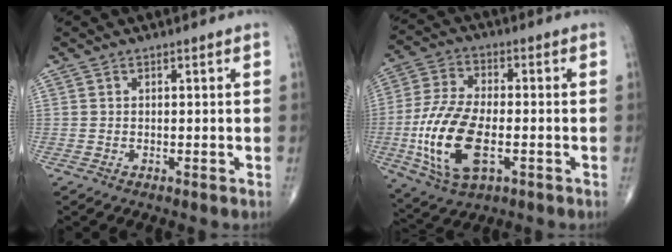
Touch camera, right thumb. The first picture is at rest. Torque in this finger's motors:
{"motor_torque": [1.81, 1.78, 1.67, -0.20, 0.65]}